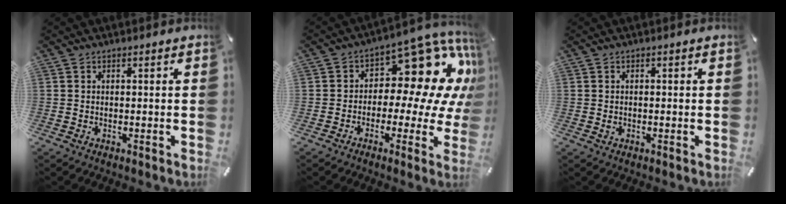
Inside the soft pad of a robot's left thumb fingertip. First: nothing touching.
{"total": 14.7, "force": [5.4, 8.4, 10.7], "torque": [-0.140, -0.055, 0.086]}
{"total": 0.9, "force": [-0.2, 0.5, 0.8], "torque": [-0.015, 0.000, -0.004]}